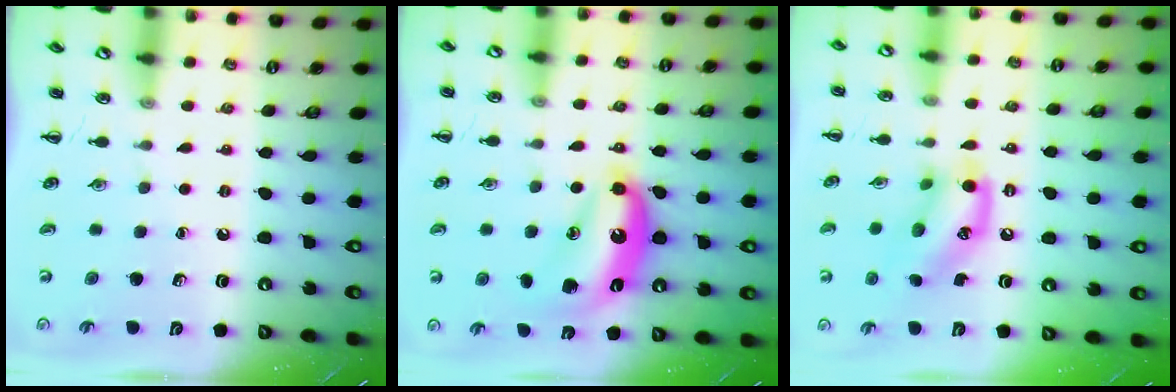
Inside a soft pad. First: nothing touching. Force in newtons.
{"total": 12.8, "press": 12.7, "slide": 1.4}
{"total": 13.0, "press": 12.9, "slide": 1.0}